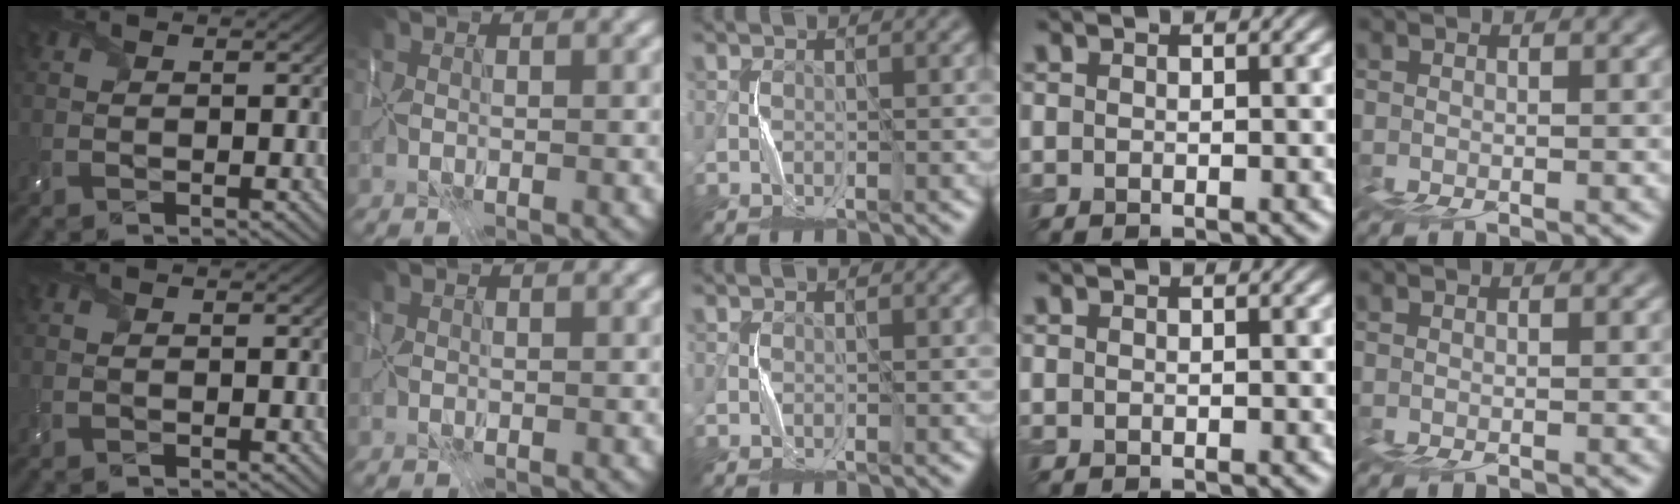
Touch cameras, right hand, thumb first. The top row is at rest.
{}